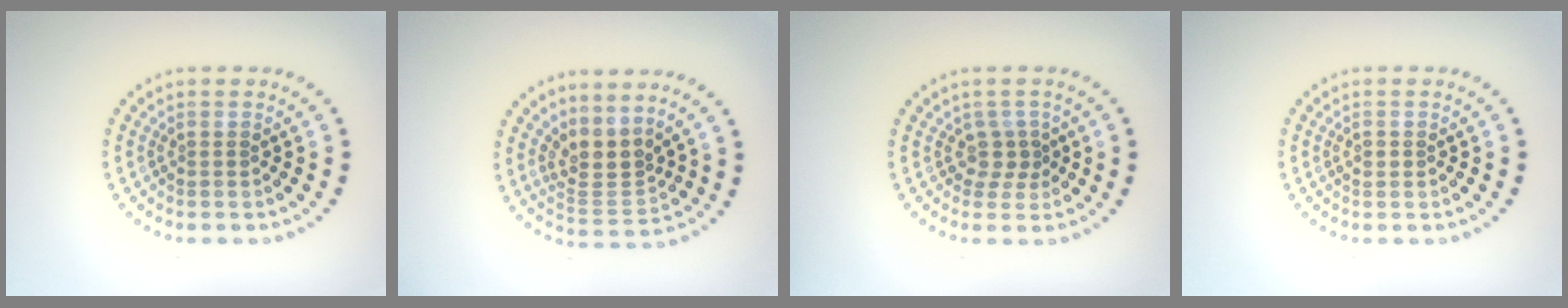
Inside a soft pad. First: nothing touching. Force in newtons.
{"total": 3.1, "press": 2.2, "slide": 2.2}
{"total": 1.9, "press": 1.3, "slide": 1.4}
{"total": 0.9, "press": 0.8, "slide": 0.2}